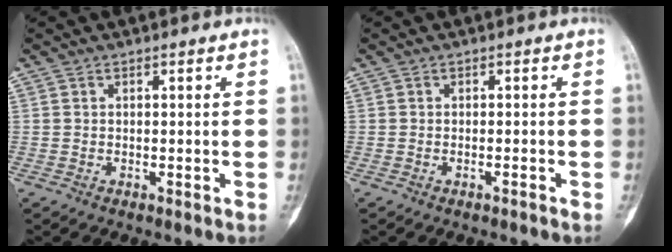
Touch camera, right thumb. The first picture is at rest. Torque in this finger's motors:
{"motor_torque": [-0.08, 0.14, 0.06, 0.06, 0.01]}